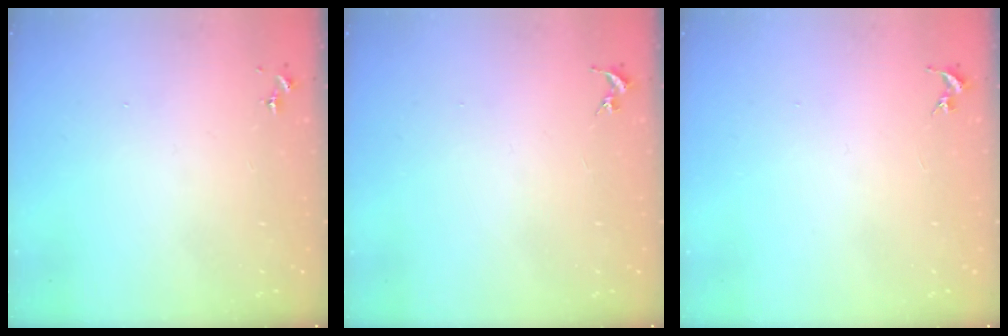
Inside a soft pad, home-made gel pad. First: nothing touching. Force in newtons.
{"total": 0.0}
{"total": 0.0}